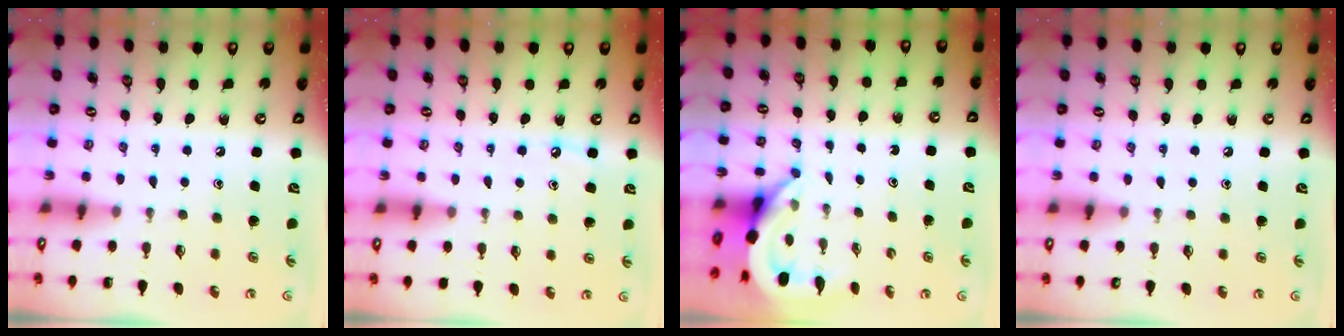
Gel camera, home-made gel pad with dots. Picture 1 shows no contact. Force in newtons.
{"total": 4.0, "press": 4.0, "slide": 0.5}
{"total": 6.4, "press": 6.4, "slide": 0.5}
{"total": 3.2, "press": 3.2, "slide": 0.6}